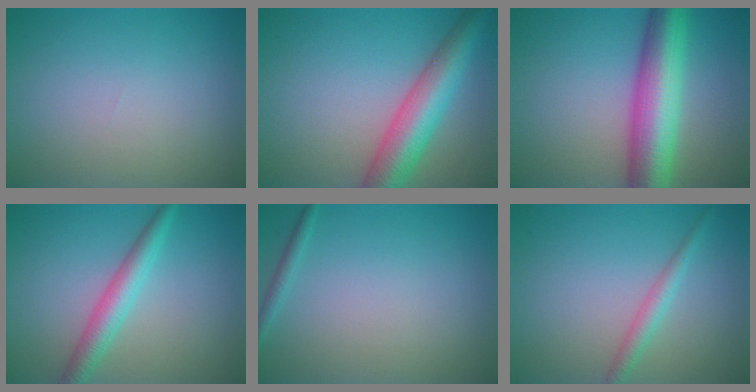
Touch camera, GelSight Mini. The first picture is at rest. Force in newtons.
{"total": 7.1, "press": 7.1, "slide": 0.2}
{"total": 9.3, "press": 9.3, "slide": 0.2}
{"total": 3.5, "press": 3.5, "slide": 0.0}
{"total": 1.0, "press": 1.0, "slide": 0.0}
{"total": 2.0, "press": 2.0, "slide": 0.0}